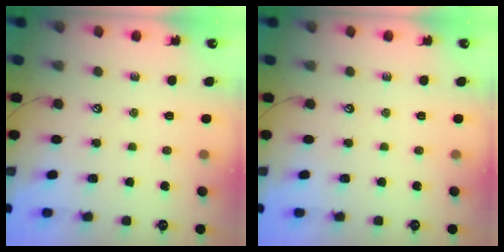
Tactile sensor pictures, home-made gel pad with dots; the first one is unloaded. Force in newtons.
{"total": 0.0}